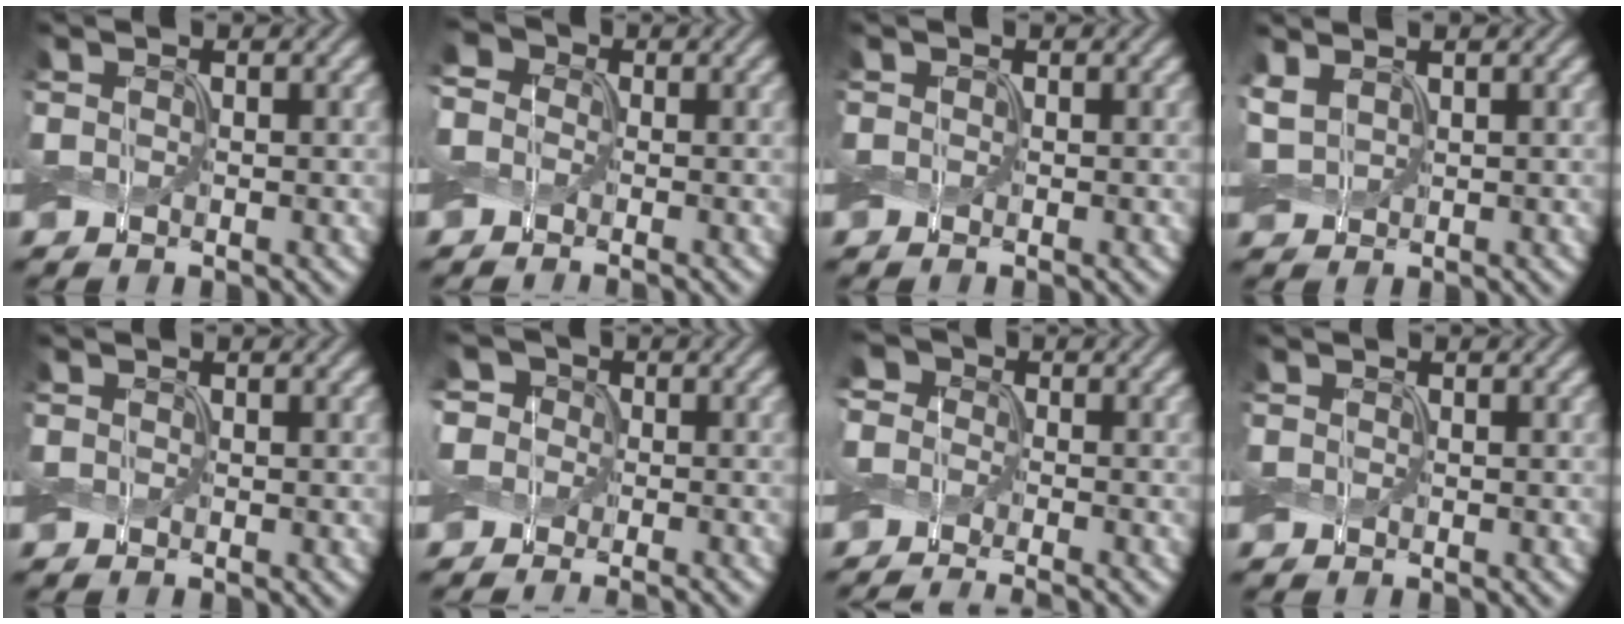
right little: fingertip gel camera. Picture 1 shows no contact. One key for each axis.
{"total": 4.1, "fx": -0.1, "fy": 3.6, "fz": 2.0, "tx": -0.040, "ty": 0.015, "tz": -0.031}
{"total": 0.0}
{"total": 2.2, "fx": 1.0, "fy": 1.2, "fz": 1.5, "tx": -0.043, "ty": 0.009, "tz": 0.022}
{"total": 0.0}
{"total": 4.8, "fx": 0.7, "fy": 4.3, "fz": 2.0, "tx": -0.024, "ty": 0.021, "tz": -0.027}
{"total": 6.1, "fx": -2.2, "fy": 4.5, "fz": 3.5, "tx": -0.052, "ty": 0.003, "tz": -0.063}
{"total": 0.0}